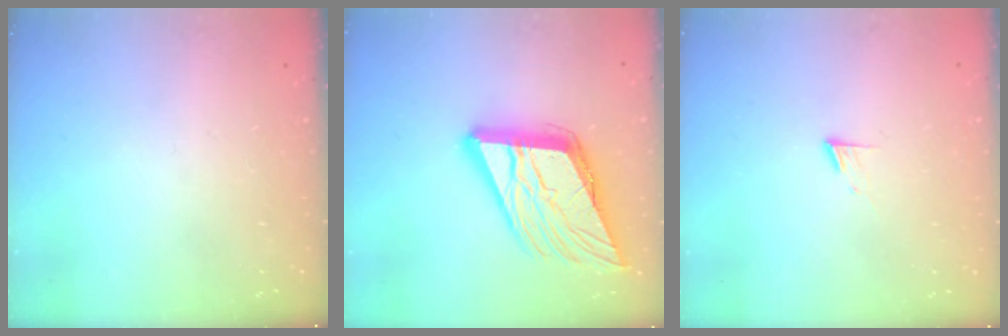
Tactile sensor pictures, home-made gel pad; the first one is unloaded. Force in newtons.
{"total": 20.5, "press": 20.2, "slide": 3.3}
{"total": 5.1, "press": 5.1, "slide": 0.6}